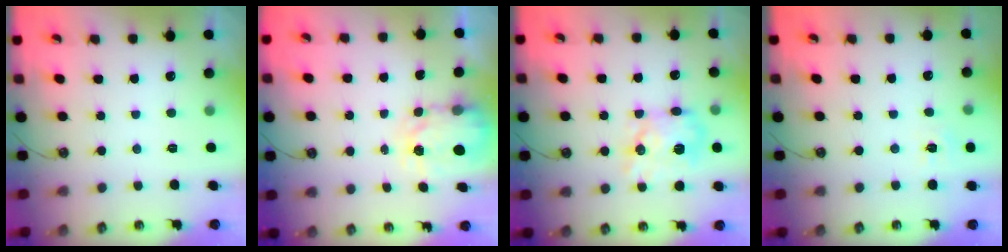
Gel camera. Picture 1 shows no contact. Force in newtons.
{"total": 4.5, "press": 4.5, "slide": 0.5}
{"total": 12.8, "press": 12.8, "slide": 0.2}
{"total": 4.6, "press": 4.5, "slide": 0.6}